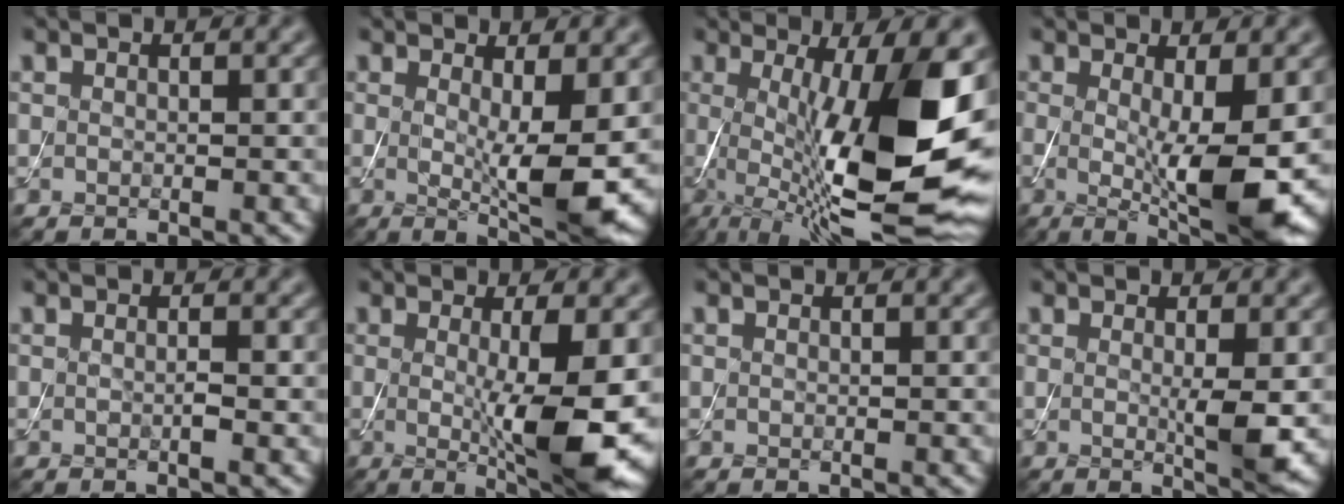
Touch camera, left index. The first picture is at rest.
{"total": 5.8, "force": [0.1, 1.2, 5.7], "torque": [-0.088, -0.020, 0.008]}
{"total": 16.1, "force": [-0.7, 4.5, 15.5], "torque": [-0.225, 0.010, -0.012]}
{"total": 7.8, "force": [-0.6, 1.7, 7.6], "torque": [-0.122, -0.020, -0.005]}
{"total": 1.0, "force": [-0.1, 0.1, 1.0], "torque": [-0.017, -0.004, -0.003]}
{"total": 8.3, "force": [-0.6, 1.6, 8.1], "torque": [-0.120, -0.018, -0.001]}
{"total": 0.0}
{"total": 2.9, "force": [0.1, 0.3, 2.8], "torque": [-0.046, -0.011, 0.004]}